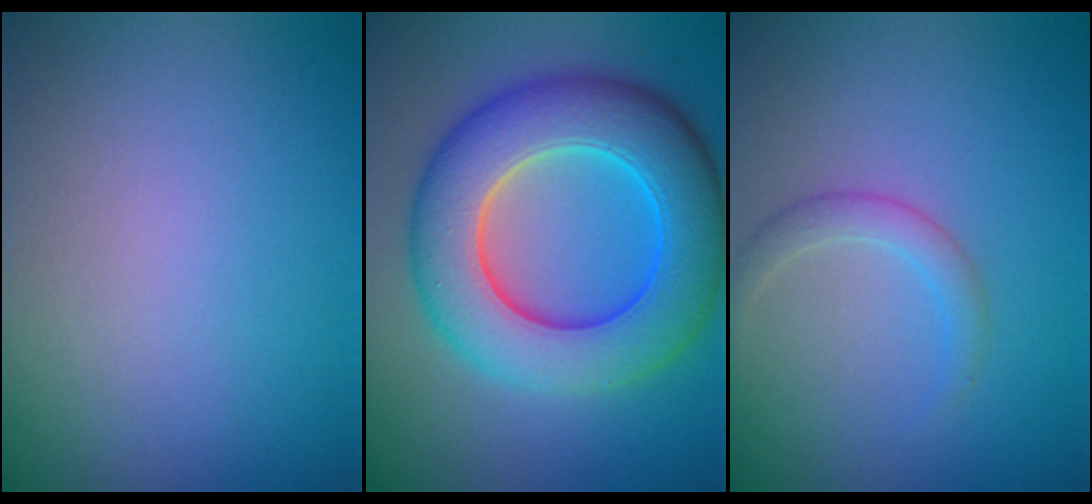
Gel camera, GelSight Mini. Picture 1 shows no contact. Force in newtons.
{"total": 9.8, "press": 9.8, "slide": 0.6}
{"total": 1.7, "press": 1.7, "slide": 0.1}